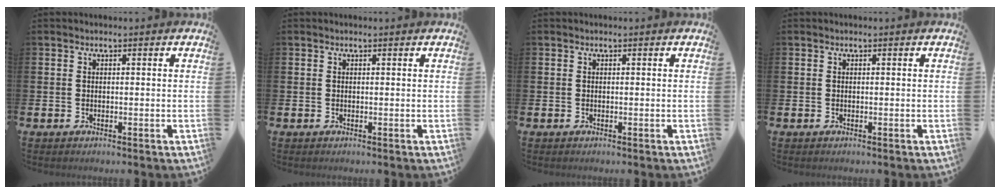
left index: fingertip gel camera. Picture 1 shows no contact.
{"total": 0.0}
{"total": 0.0}
{"total": 0.0}